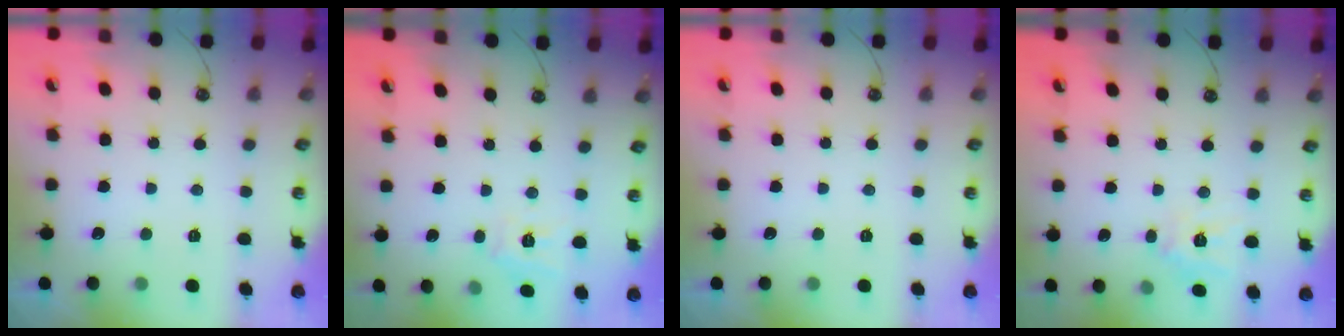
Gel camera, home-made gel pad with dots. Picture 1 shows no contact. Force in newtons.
{"total": 7.6, "press": 7.5, "slide": 0.7}
{"total": 0.0}
{"total": 10.3, "press": 10.3, "slide": 0.7}